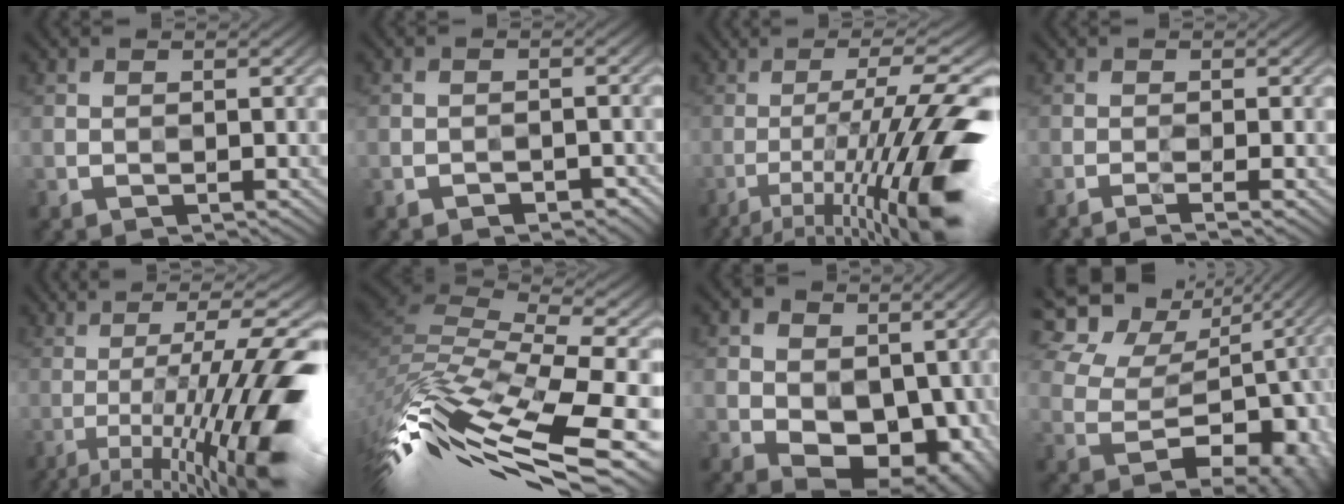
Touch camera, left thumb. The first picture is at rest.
{"total": 1.8, "force": [-1.7, 0.4, 0.1], "torque": [0.000, 0.005, -0.028]}
{"total": 14.4, "force": [-7.0, 2.1, 12.4], "torque": [-0.181, 0.019, -0.114]}
{"total": 2.9, "force": [-1.9, -0.2, 2.1], "torque": [-0.036, 0.002, -0.037]}
{"total": 13.9, "force": [-4.7, 1.8, 13.0], "torque": [-0.174, 0.020, -0.074]}
{"total": 15.5, "force": [-7.0, 4.7, 13.0], "torque": [-0.279, -0.006, -0.110]}
{"total": 10.6, "force": [-0.4, 7.9, 7.1], "torque": [-0.103, -0.019, 0.004]}
{"total": 12.3, "force": [2.3, 9.2, 7.9], "torque": [-0.130, 0.037, 0.054]}